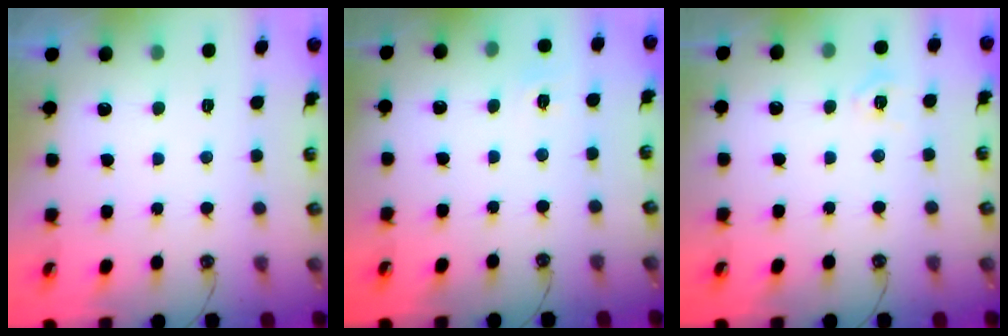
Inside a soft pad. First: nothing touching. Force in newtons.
{"total": 4.7, "press": 4.6, "slide": 0.7}
{"total": 6.0, "press": 6.0, "slide": 0.6}